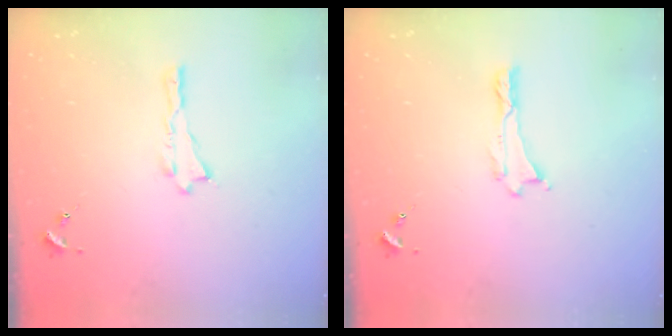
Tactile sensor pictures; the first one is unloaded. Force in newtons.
{"total": 0.0}